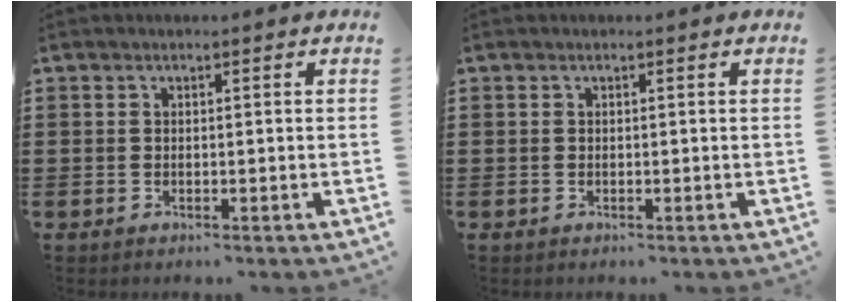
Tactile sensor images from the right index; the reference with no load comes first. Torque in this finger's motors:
{"motor_torque": [-0.07, 0.67, 0.00, 0.00]}